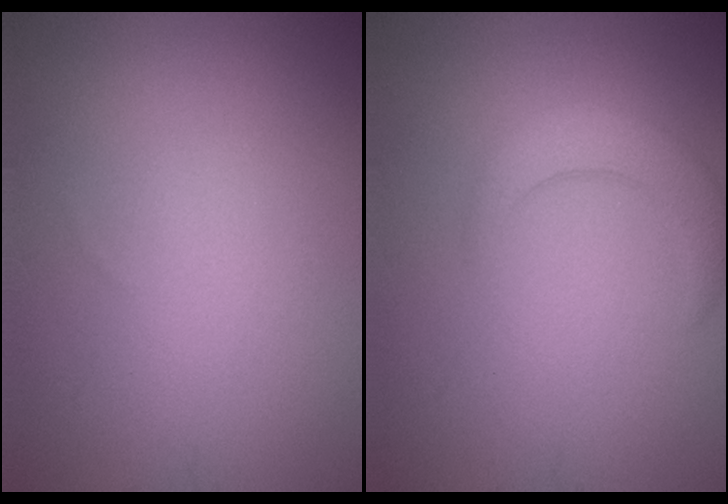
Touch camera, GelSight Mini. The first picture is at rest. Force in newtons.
{"total": 2.8, "press": 2.8, "slide": 0.1}